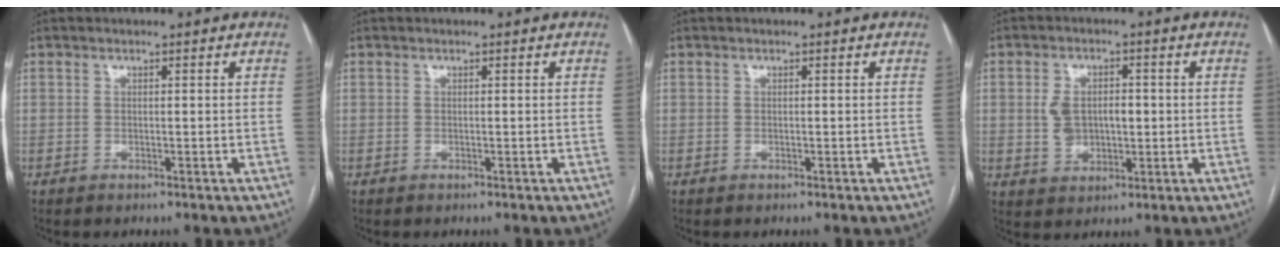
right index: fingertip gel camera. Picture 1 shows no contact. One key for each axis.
{"total": 0.0}
{"total": 0.0}
{"total": 5.6, "fx": 0.4, "fy": 4.0, "fz": 4.0, "tx": -0.074, "ty": 0.015, "tz": 0.017}